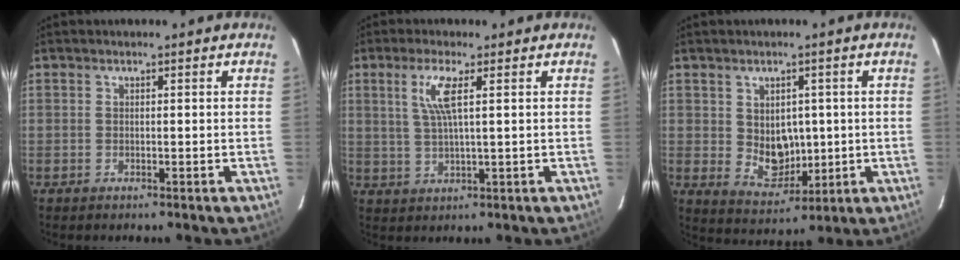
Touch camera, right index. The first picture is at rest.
{"total": 5.1, "force": [1.8, 0.3, 4.8], "torque": [-0.096, -0.001, 0.039]}
{"total": 7.0, "force": [0.5, 5.7, 4.0], "torque": [-0.070, -0.004, 0.028]}